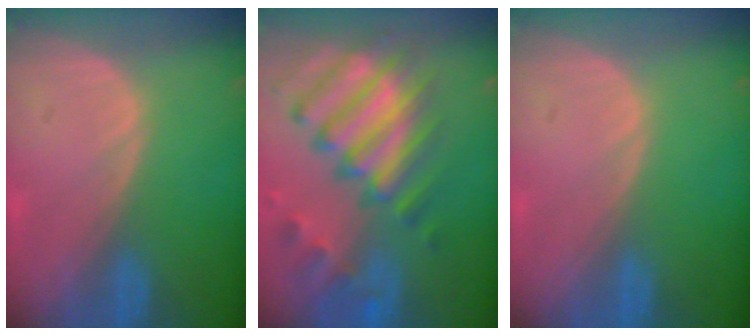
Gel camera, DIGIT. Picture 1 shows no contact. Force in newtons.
{"total": 12.4, "press": 10.7, "slide": 6.2}
{"total": 0.0}